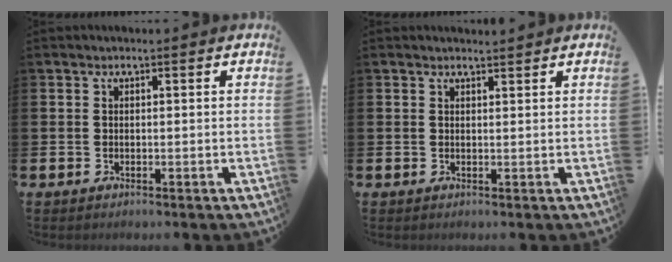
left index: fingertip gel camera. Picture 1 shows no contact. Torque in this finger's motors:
{"motor_torque": [-0.18, -0.10, -0.06, -0.01]}